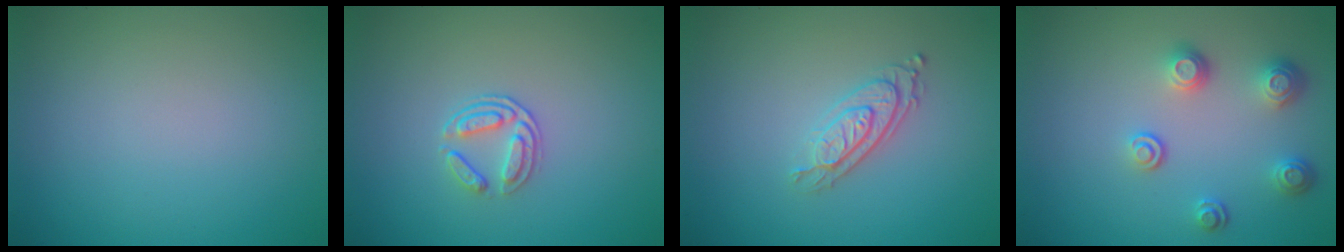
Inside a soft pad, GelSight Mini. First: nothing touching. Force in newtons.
{"total": 2.0, "press": 1.4, "slide": 1.4}
{"total": 2.8, "press": 2.2, "slide": 1.7}
{"total": 3.1, "press": 2.6, "slide": 1.7}